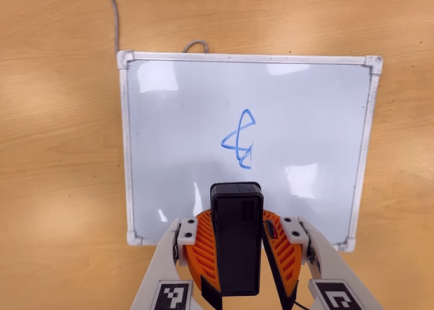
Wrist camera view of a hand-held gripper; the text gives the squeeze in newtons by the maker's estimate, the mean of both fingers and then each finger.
{"total": 9.2, "left": 9.0, "right": 9.4}